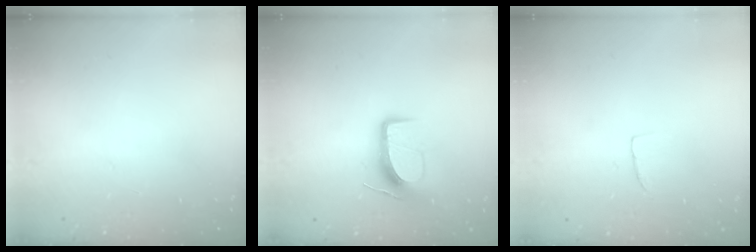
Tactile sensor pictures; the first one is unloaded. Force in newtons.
{"total": 10.9, "press": 10.9, "slide": 0.2}
{"total": 2.7, "press": 2.7, "slide": 0.2}